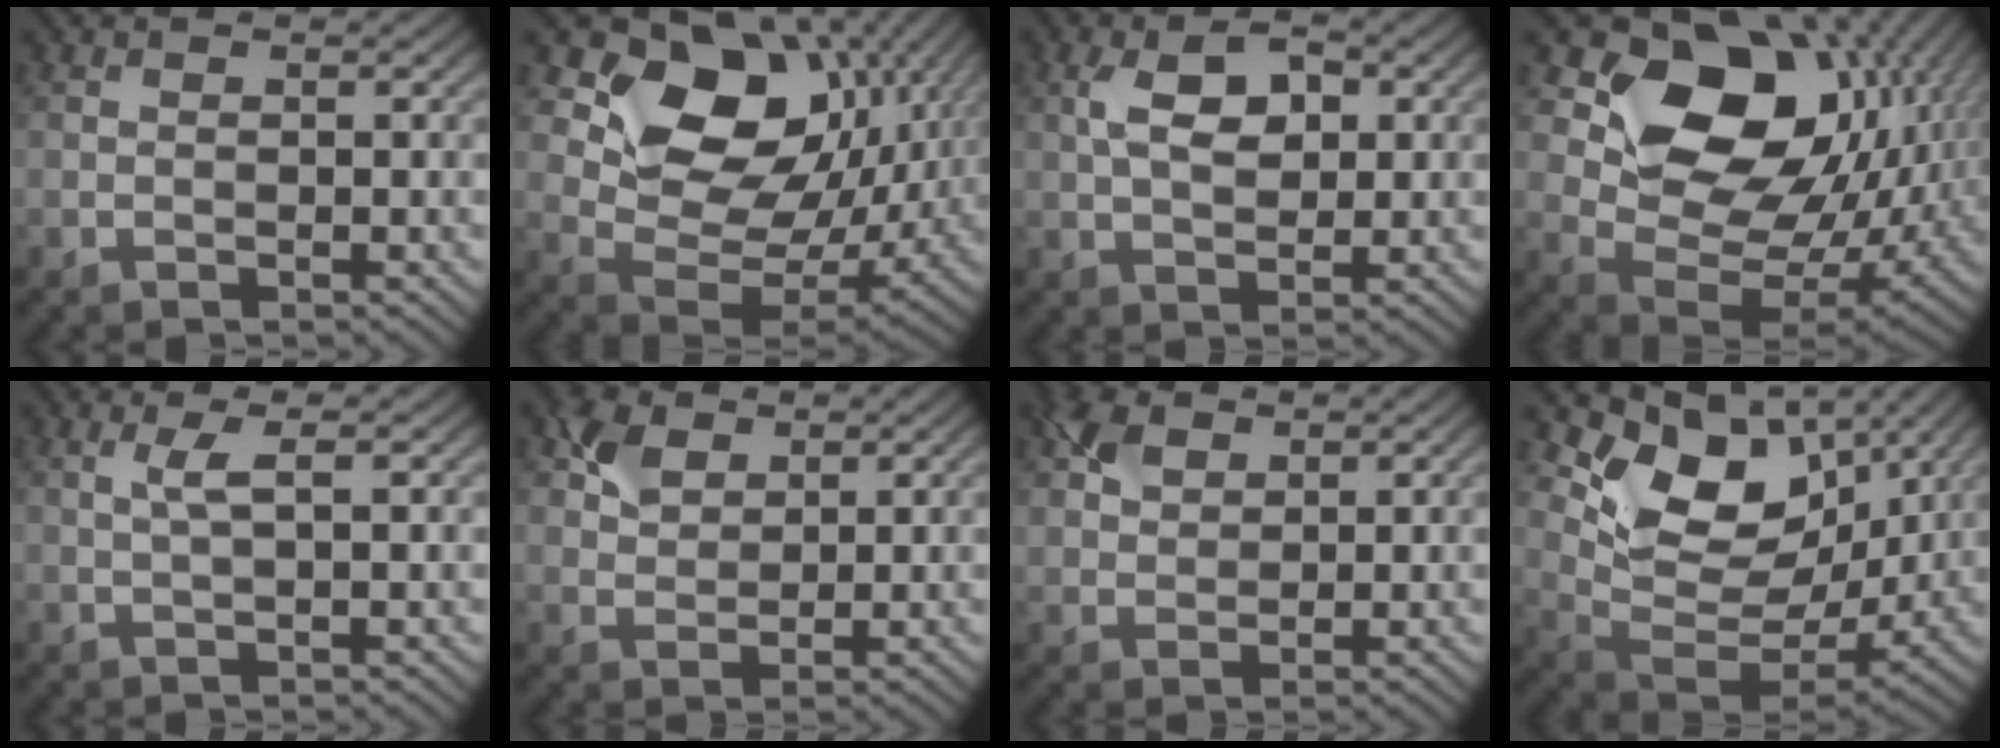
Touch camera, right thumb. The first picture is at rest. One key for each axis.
{"total": 15.0, "fx": 5.9, "fy": 10.6, "fz": 8.8, "tx": -0.145, "ty": 0.001, "tz": 0.108}
{"total": 5.5, "fx": 1.4, "fy": 3.2, "fz": 4.3, "tx": -0.084, "ty": 0.004, "tz": 0.022}
{"total": 16.7, "fx": 5.4, "fy": 12.1, "fz": 10.1, "tx": -0.164, "ty": -0.004, "tz": 0.111}
{"total": 2.1, "fx": 0.6, "fy": 0.3, "fz": 2.0, "tx": -0.045, "ty": 0.005, "tz": 0.012}
{"total": 3.6, "fx": 2.0, "fy": 2.5, "fz": 1.7, "tx": -0.038, "ty": 0.002, "tz": 0.040}
{"total": 4.0, "fx": 2.2, "fy": 2.6, "fz": 1.9, "tx": -0.046, "ty": 0.005, "tz": 0.045}
{"total": 13.5, "fx": 5.4, "fy": 8.6, "fz": 8.9, "tx": -0.157, "ty": -0.009, "tz": 0.107}